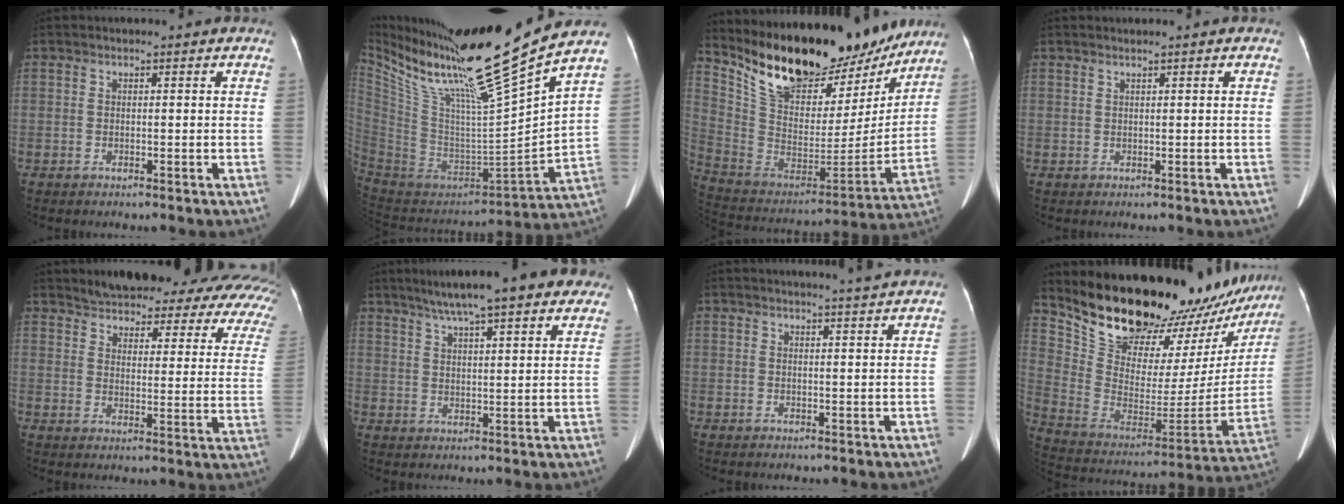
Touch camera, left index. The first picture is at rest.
{"total": 25.8, "force": [19.2, -1.2, 17.2], "torque": [-0.293, -0.034, 0.337]}
{"total": 25.1, "force": [21.0, 8.4, 10.9], "torque": [-0.196, -0.026, 0.328]}
{"total": 0.6, "force": [0.5, -0.2, 0.3], "torque": [-0.014, -0.001, 0.016]}
{"total": 22.6, "force": [18.5, 6.8, 11.1], "torque": [-0.140, -0.019, 0.205]}
{"total": 15.7, "force": [12.4, 2.4, 9.3], "torque": [-0.144, 0.034, 0.167]}
{"total": 3.6, "force": [3.2, -1.2, 1.2], "torque": [-0.017, -0.006, 0.039]}
{"total": 30.0, "force": [26.6, 8.4, 10.9], "torque": [-0.190, -0.091, 0.371]}